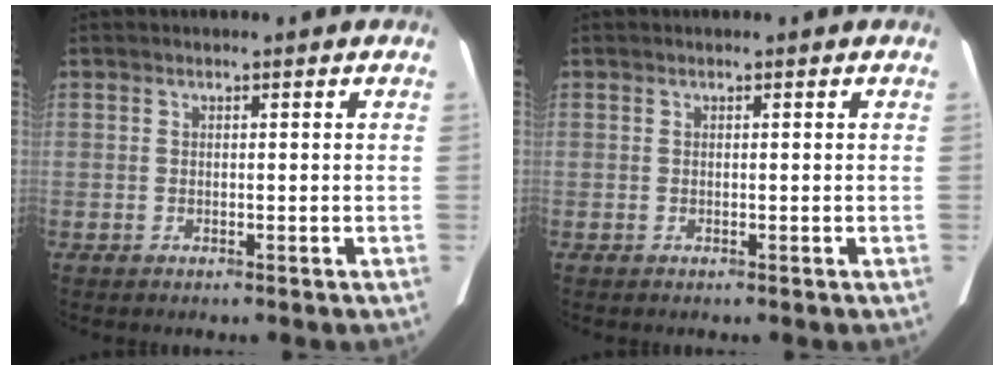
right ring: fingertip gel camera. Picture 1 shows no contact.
{"total": 0.0}